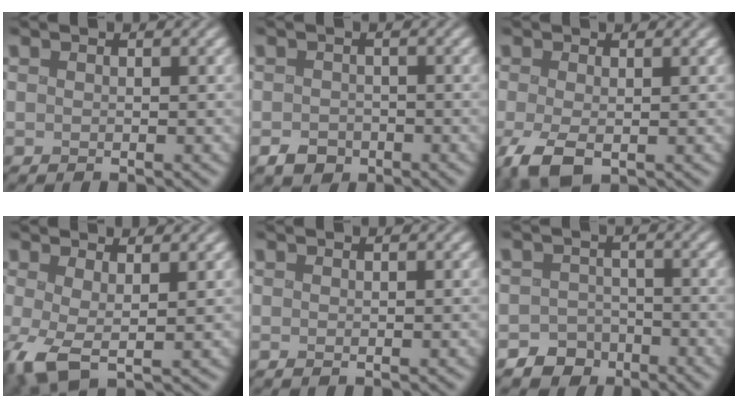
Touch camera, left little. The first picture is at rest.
{"total": 1.9, "force": [-1.2, 1.4, 0.5], "torque": [-0.002, -0.006, -0.026]}
{"total": 3.5, "force": [-1.2, 1.8, 2.7], "torque": [-0.061, -0.007, -0.024]}
{"total": 4.0, "force": [-0.5, 1.6, 3.6], "torque": [-0.076, -0.004, -0.013]}
{"total": 0.0}
{"total": 3.7, "force": [-2.8, 2.4, 0.1], "torque": [0.023, 0.002, -0.048]}